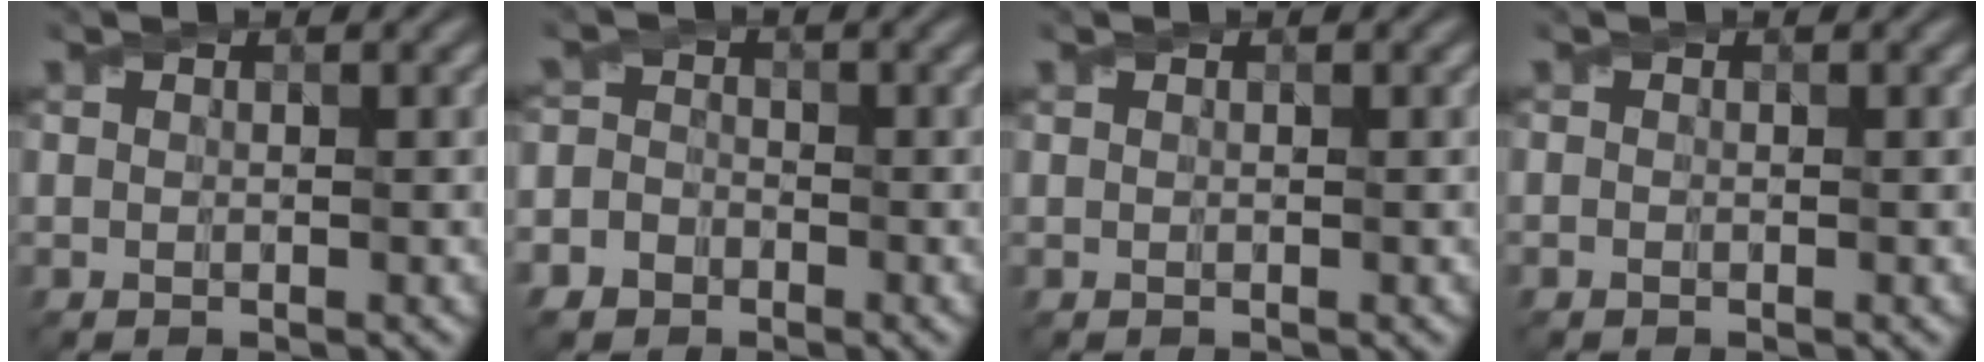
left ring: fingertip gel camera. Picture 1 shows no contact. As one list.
[{"total": 4.6, "force": [-2.7, 3.5, 1.1], "torque": [-0.004, -0.005, -0.058]}, {"total": 0.0}, {"total": 0.0}]